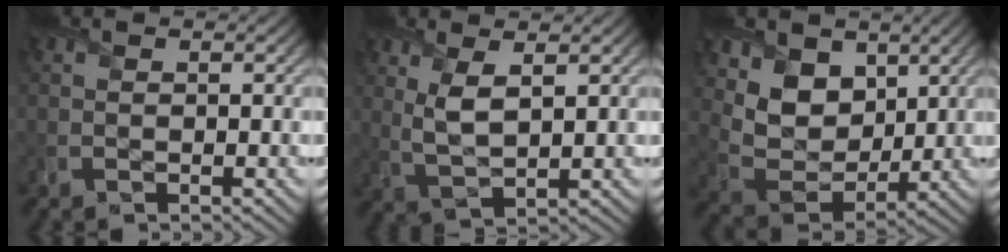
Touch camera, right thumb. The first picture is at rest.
{"total": 4.4, "force": [1.7, 1.8, 3.7], "torque": [-0.090, -0.004, 0.040]}
{"total": 8.4, "force": [4.2, 6.0, 4.1], "torque": [-0.112, -0.020, 0.077]}